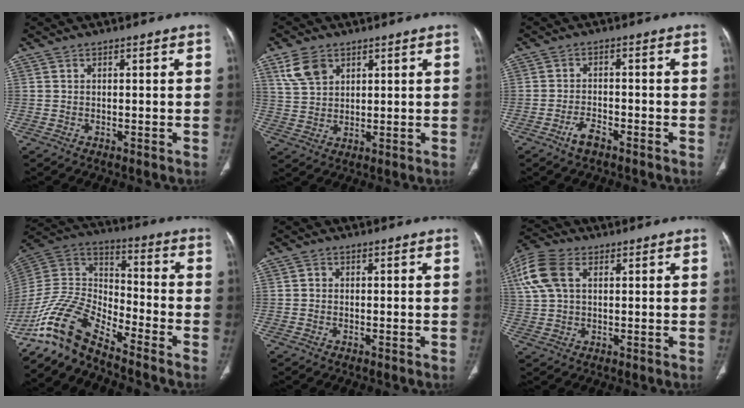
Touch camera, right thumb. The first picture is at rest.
{"total": 6.5, "force": [3.5, 4.3, 3.4], "torque": [-0.054, -0.009, 0.075]}
{"total": 3.5, "force": [-2.5, 1.2, 2.1], "torque": [-0.044, 0.016, -0.044]}
{"total": 13.1, "force": [-11.3, 3.3, 5.8], "torque": [-0.121, 0.085, -0.228]}
{"total": 0.7, "force": [-0.1, 0.7, 0.3], "torque": [0.001, 0.002, -0.004]}
{"total": 11.9, "force": [3.9, 7.7, 8.3], "torque": [-0.206, 0.018, 0.074]}